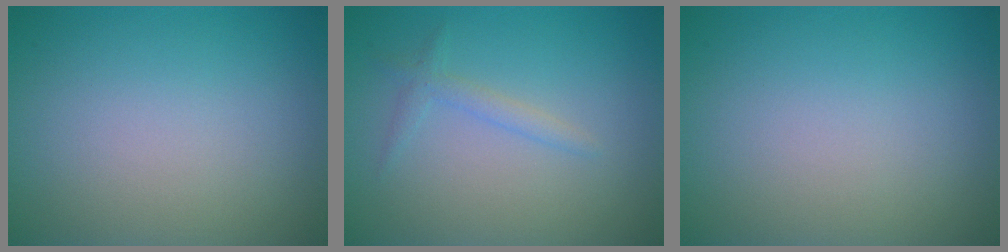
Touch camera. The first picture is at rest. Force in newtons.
{"total": 1.3, "press": 1.3, "slide": 0.1}
{"total": 0.0}